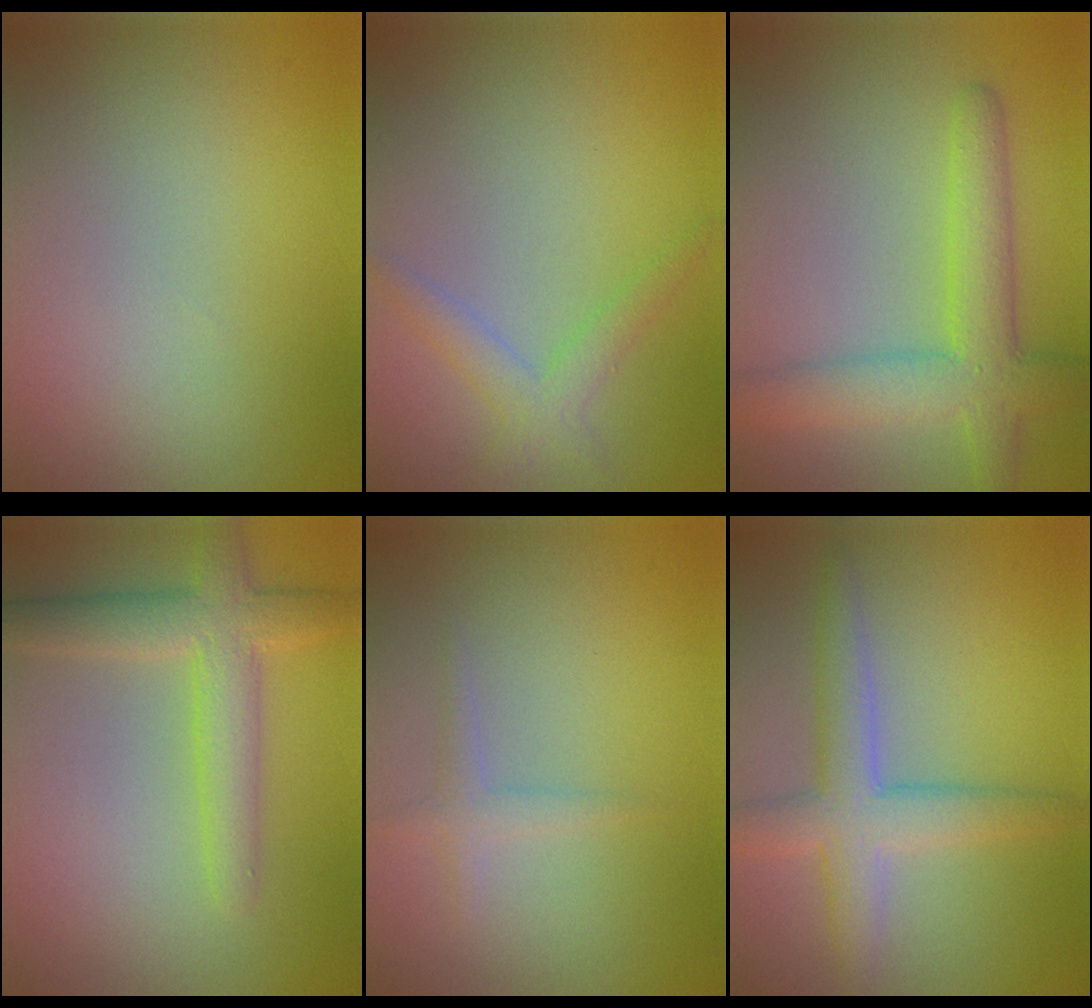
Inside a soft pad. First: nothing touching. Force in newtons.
{"total": 2.3, "press": 2.3, "slide": 0.1}
{"total": 5.6, "press": 5.6, "slide": 0.2}
{"total": 4.4, "press": 4.4, "slide": 0.2}
{"total": 1.3, "press": 1.3, "slide": 0.0}
{"total": 4.6, "press": 4.6, "slide": 0.2}